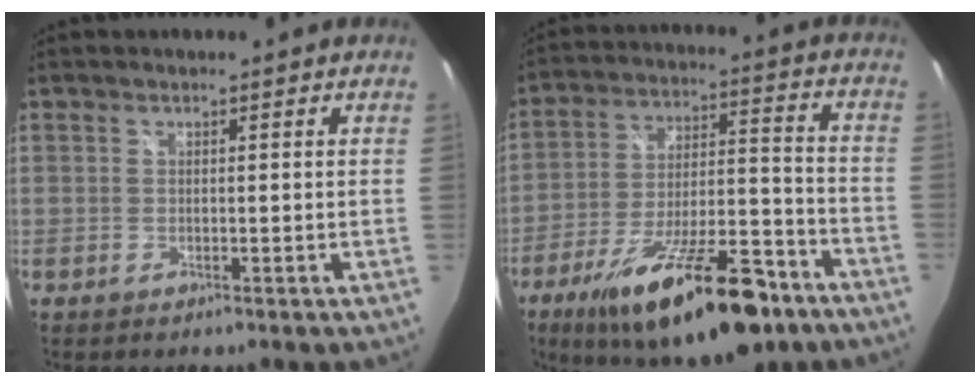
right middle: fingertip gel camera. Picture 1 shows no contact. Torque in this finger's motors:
{"motor_torque": [1.15, -0.99, 0.88, 0.21]}